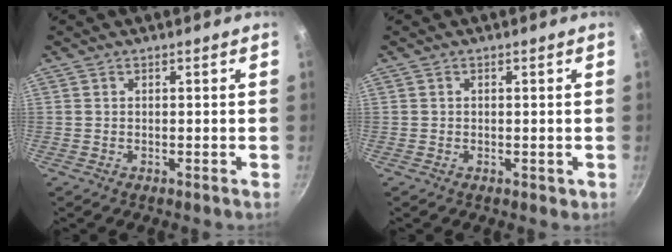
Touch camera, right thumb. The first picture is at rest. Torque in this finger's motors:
{"motor_torque": [-0.30, 0.05, -0.28, 0.10, -0.01]}